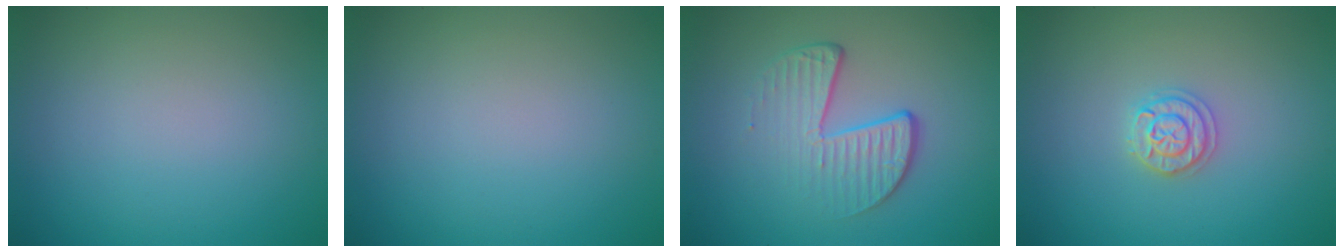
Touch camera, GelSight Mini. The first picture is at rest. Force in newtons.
{"total": 0.0}
{"total": 4.2, "press": 2.6, "slide": 3.3}
{"total": 2.0, "press": 1.9, "slide": 0.3}